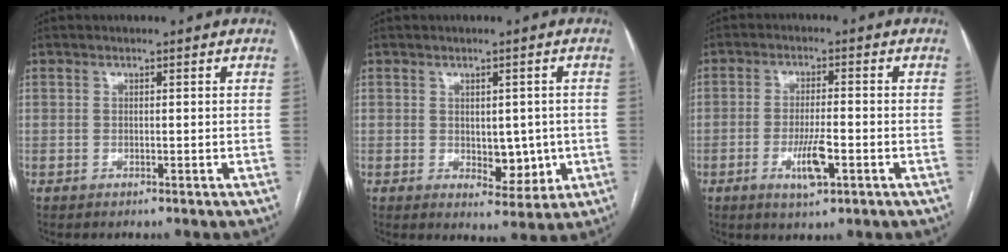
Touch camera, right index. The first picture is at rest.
{"total": 5.7, "force": [-0.4, 3.2, 4.6], "torque": [-0.053, -0.001, 0.007]}
{"total": 5.8, "force": [-2.2, 1.1, 5.2], "torque": [-0.098, -0.007, -0.035]}